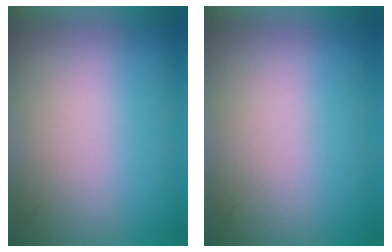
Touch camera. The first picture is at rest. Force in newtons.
{"total": 0.0}